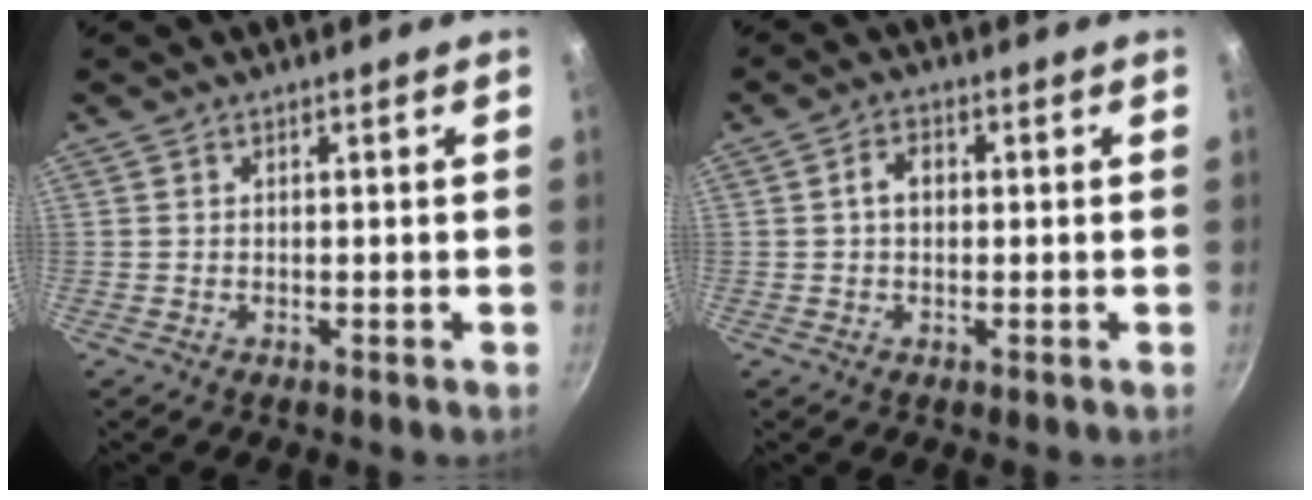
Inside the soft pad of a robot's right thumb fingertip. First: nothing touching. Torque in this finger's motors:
{"motor_torque": [-0.53, 0.69, 0.40, 0.19, 0.01]}